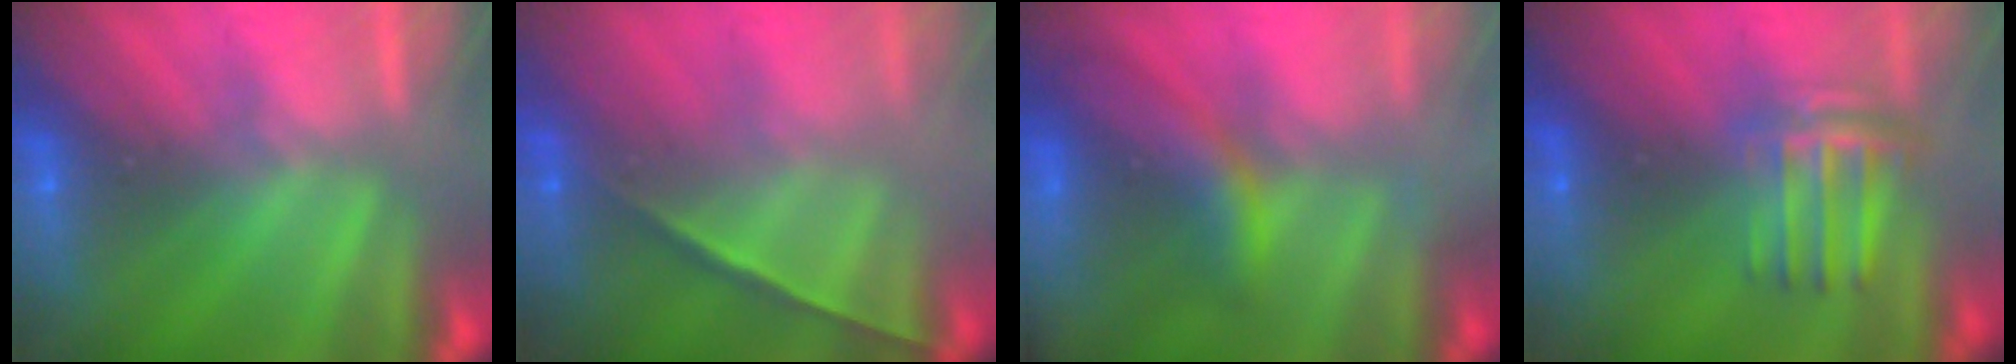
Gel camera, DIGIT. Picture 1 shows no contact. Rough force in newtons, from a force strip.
{"total": 1.1}
{"total": 8.5}
{"total": 3.9}